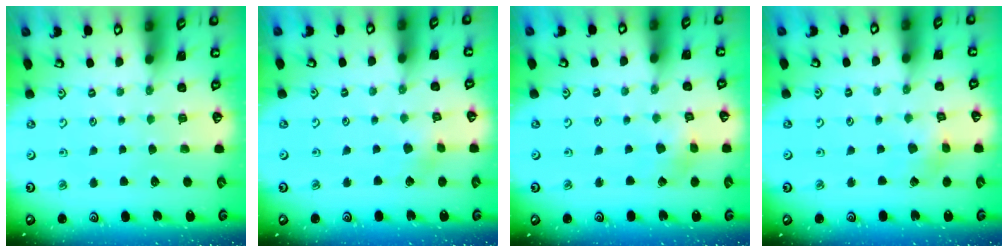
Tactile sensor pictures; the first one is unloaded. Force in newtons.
{"total": 3.0, "press": 2.9, "slide": 0.6}
{"total": 2.7, "press": 2.7, "slide": 0.3}
{"total": 2.7, "press": 2.7, "slide": 0.3}